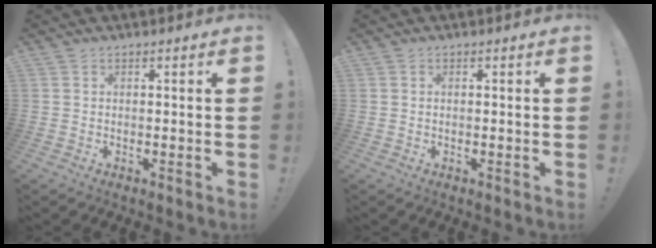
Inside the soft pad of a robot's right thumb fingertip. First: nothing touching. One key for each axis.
{"total": 0.0}